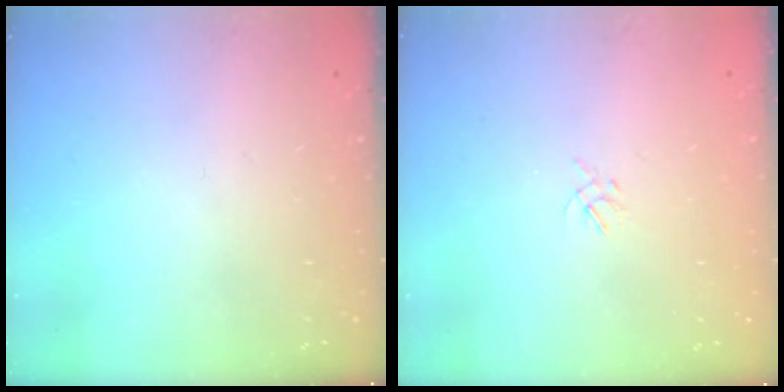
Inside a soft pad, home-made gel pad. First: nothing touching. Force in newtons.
{"total": 1.1, "press": 1.0, "slide": 0.4}